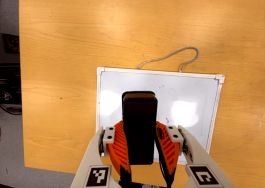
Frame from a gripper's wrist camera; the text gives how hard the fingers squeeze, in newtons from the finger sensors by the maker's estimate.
{"total": 10.0, "left": 8.3, "right": 11.7}